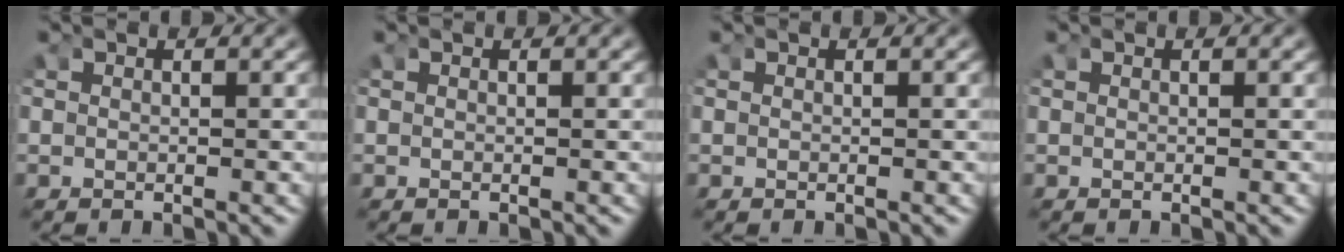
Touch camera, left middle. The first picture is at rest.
{"total": 0.0}
{"total": 0.0}
{"total": 0.0}